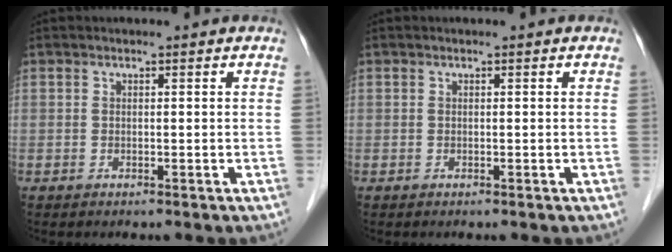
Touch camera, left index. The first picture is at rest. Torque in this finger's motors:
{"motor_torque": [0.00, 0.00, 0.00, 0.00]}